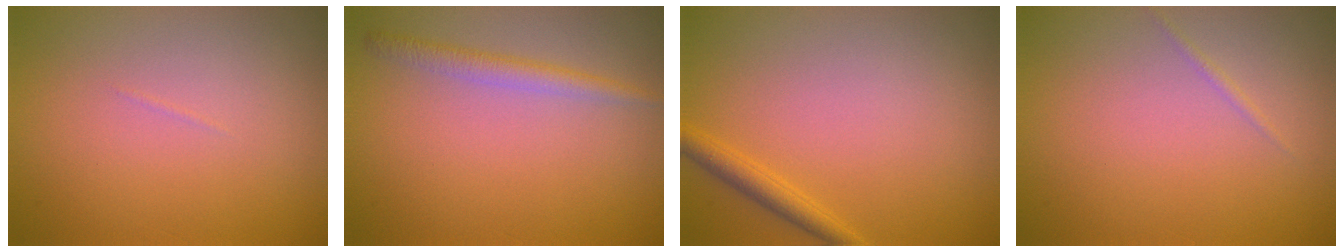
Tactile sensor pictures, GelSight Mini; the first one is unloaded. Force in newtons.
{"total": 2.0, "press": 2.0, "slide": 0.1}
{"total": 1.9, "press": 1.9, "slide": 0.1}
{"total": 0.5, "press": 0.5, "slide": 0.0}